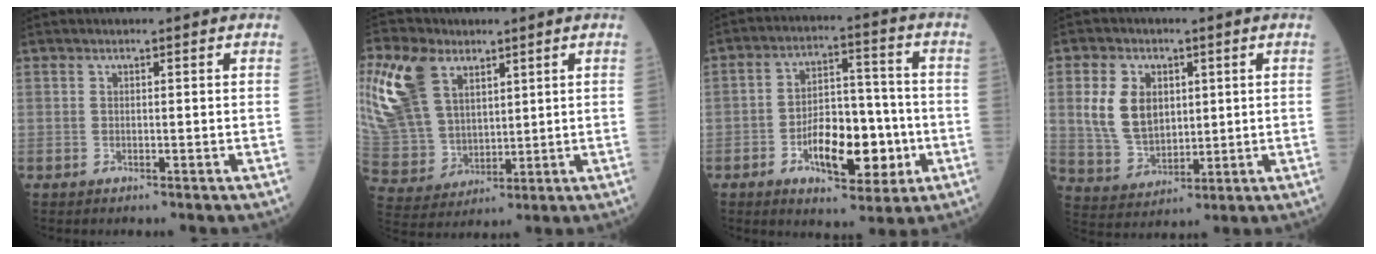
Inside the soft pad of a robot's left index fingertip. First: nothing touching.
{"total": 19.8, "force": [9.5, 12.7, 11.8], "torque": [-0.315, 0.031, 0.189]}
{"total": 11.8, "force": [-3.8, 5.6, 9.6], "torque": [-0.166, 0.014, -0.058]}
{"total": 9.0, "force": [2.1, 6.4, 5.9], "torque": [-0.137, 0.012, 0.050]}